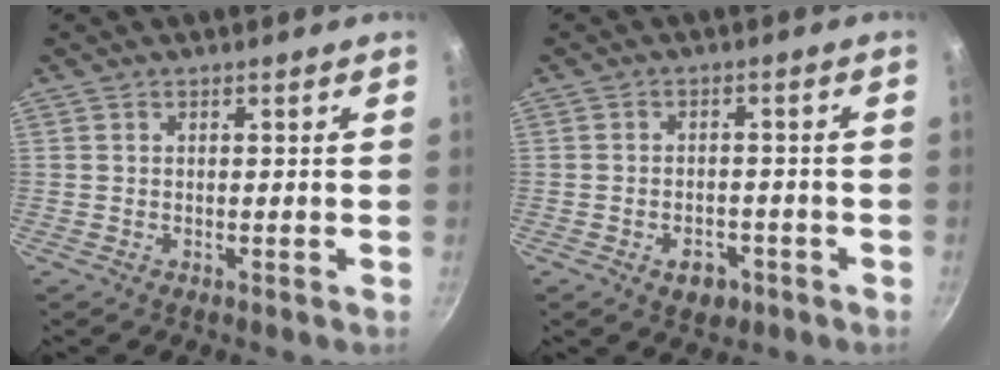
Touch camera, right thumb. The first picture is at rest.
{"total": 4.6, "force": [-2.4, 3.2, 2.4], "torque": [-0.020, 0.019, -0.024]}